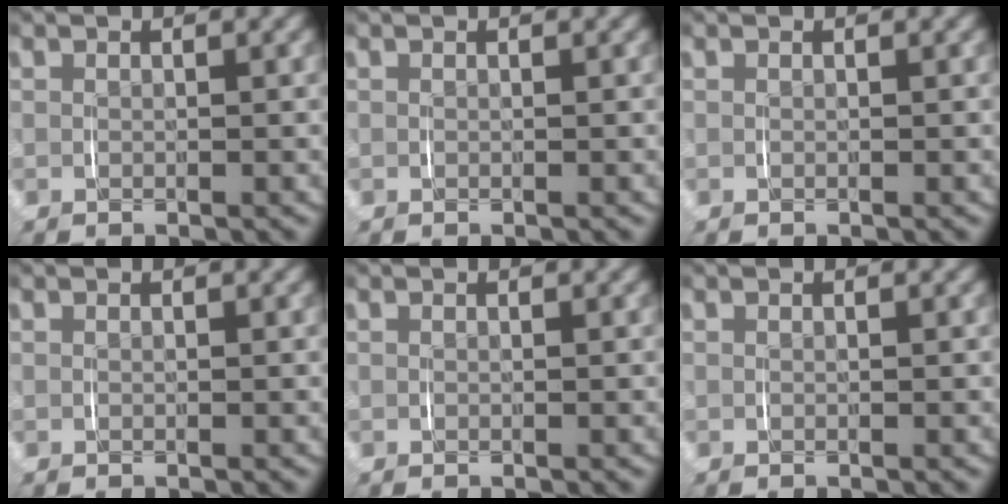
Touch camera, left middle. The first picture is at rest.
{"total": 0.0}
{"total": 0.0}
{"total": 0.0}
{"total": 0.0}
{"total": 0.0}